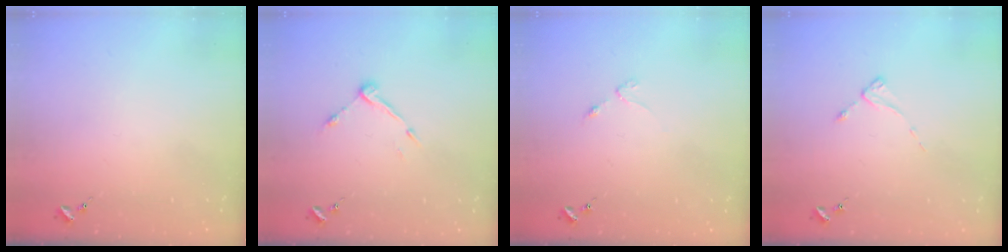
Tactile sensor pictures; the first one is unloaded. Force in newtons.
{"total": 6.9, "press": 6.9, "slide": 0.3}
{"total": 2.5, "press": 2.4, "slide": 0.4}
{"total": 1.9, "press": 1.8, "slide": 0.3}